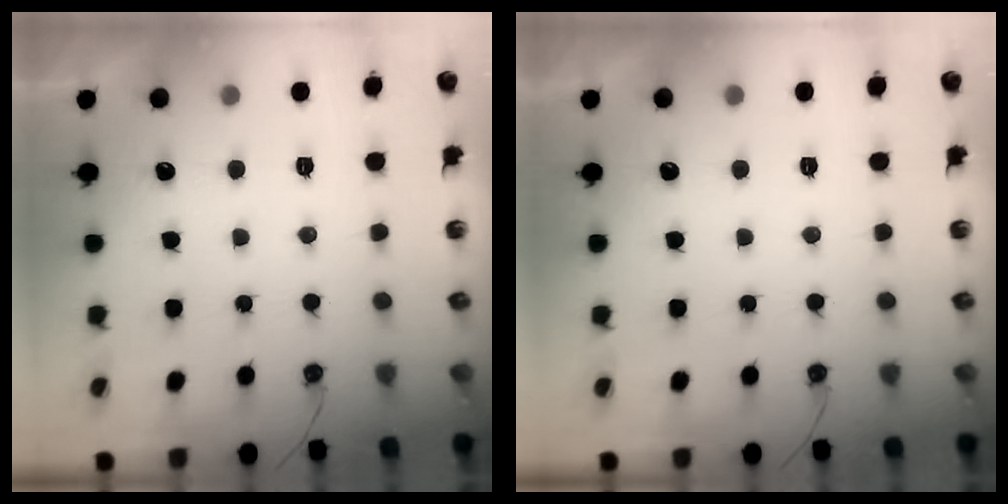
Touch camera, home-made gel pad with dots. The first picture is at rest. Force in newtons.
{"total": 0.0}